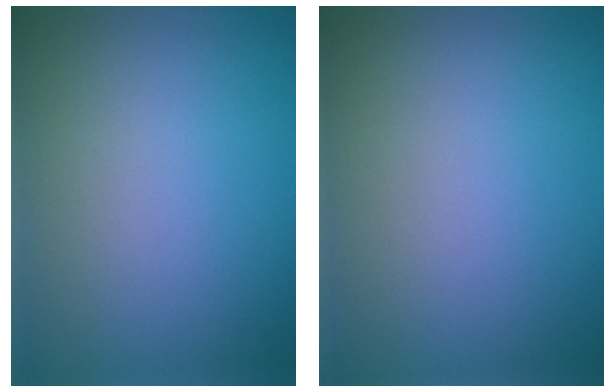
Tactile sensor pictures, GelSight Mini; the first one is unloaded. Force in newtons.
{"total": 0.0}